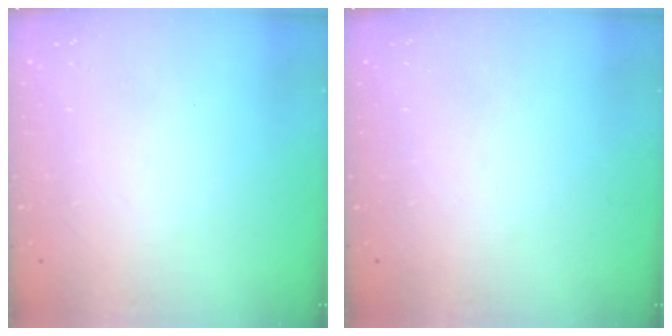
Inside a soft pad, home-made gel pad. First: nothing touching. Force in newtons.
{"total": 0.0}